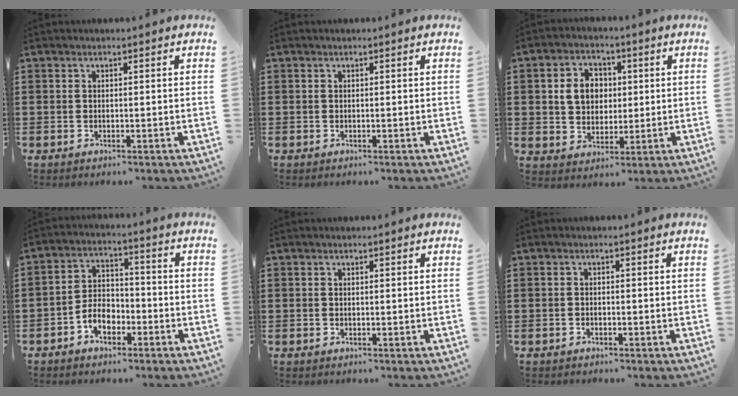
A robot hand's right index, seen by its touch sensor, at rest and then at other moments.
{"total": 0.0}
{"total": 6.4, "force": [1.0, 5.4, 3.3], "torque": [-0.076, 0.016, 0.014]}
{"total": 5.1, "force": [-2.7, 3.4, 2.7], "torque": [-0.058, 0.012, -0.053]}
{"total": 0.0}
{"total": 0.8, "force": [-0.7, 0.4, 0.1], "torque": [-0.005, 0.001, -0.015]}